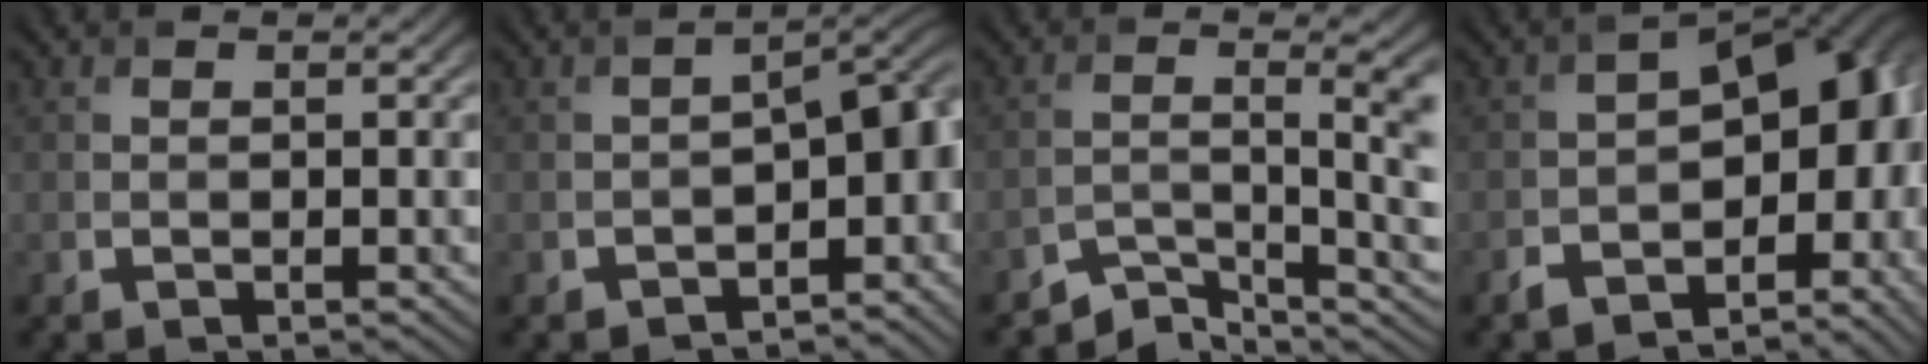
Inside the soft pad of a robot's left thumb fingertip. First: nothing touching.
{"total": 7.5, "force": [-2.8, 3.7, 5.9], "torque": [-0.064, -0.019, -0.036]}
{"total": 6.0, "force": [-3.7, 1.5, 4.5], "torque": [-0.053, 0.001, -0.069]}
{"total": 13.1, "force": [-3.8, 7.8, 9.9], "torque": [-0.126, -0.024, -0.048]}